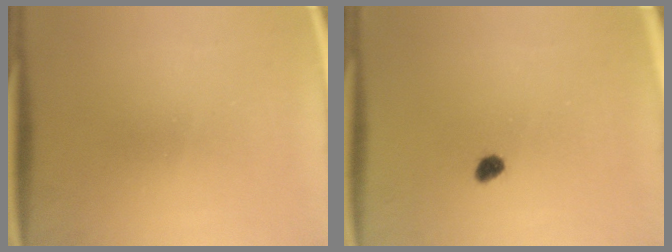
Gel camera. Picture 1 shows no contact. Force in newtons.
{"total": 2.0}